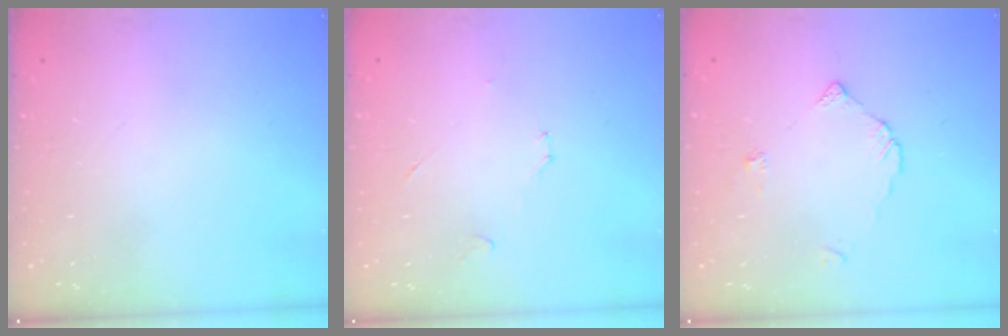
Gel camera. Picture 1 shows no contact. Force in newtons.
{"total": 3.8, "press": 3.8, "slide": 0.5}
{"total": 3.3, "press": 3.3, "slide": 0.4}